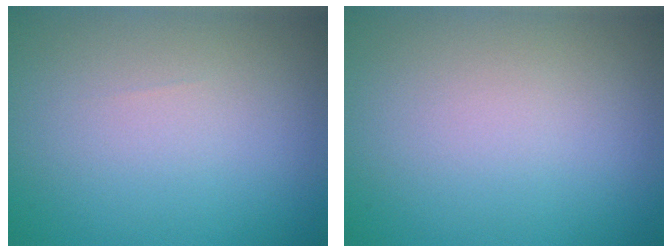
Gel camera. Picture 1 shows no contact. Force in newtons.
{"total": 0.0}